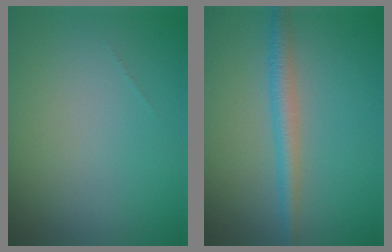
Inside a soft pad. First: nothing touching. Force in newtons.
{"total": 2.7, "press": 2.7, "slide": 0.1}